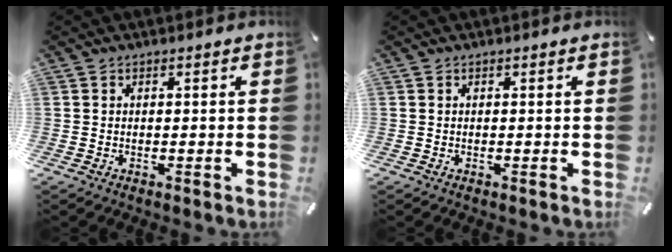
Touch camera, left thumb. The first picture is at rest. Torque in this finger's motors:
{"motor_torque": [-0.11, -0.09, 0.02, 0.02, 0.00]}